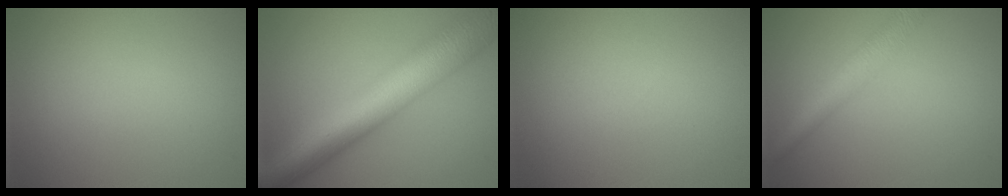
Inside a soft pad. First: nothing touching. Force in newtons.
{"total": 11.6, "press": 11.6, "slide": 0.4}
{"total": 0.0}
{"total": 3.4, "press": 3.4, "slide": 0.1}